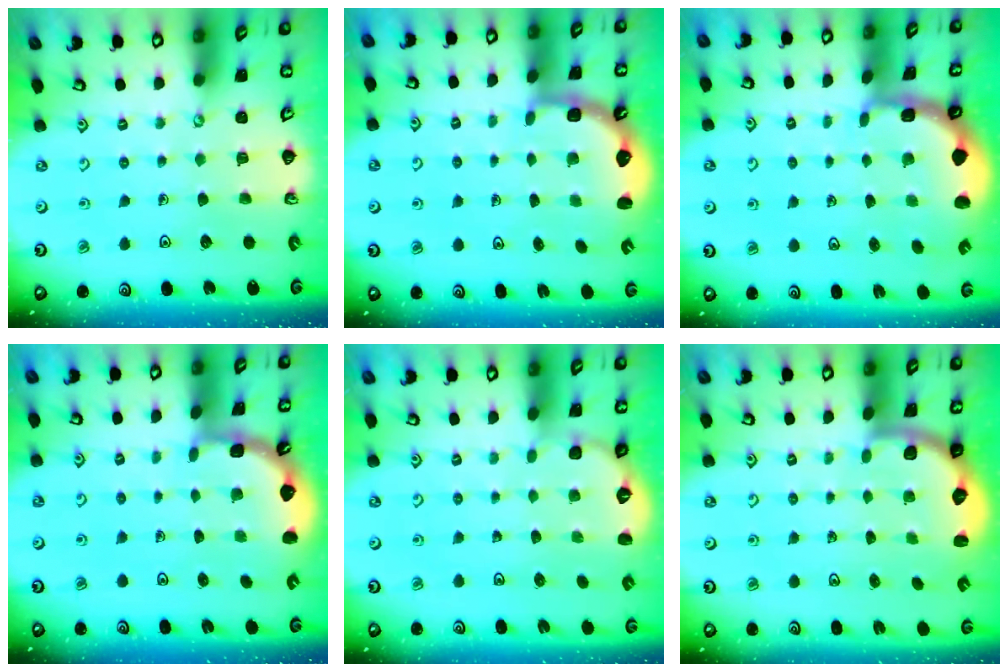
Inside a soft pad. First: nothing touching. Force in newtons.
{"total": 2.5, "press": 2.1, "slide": 1.3}
{"total": 1.7, "press": 1.5, "slide": 0.7}
{"total": 2.0, "press": 2.0, "slide": 0.2}
{"total": 2.0, "press": 0.6, "slide": 1.9}
{"total": 2.6, "press": 2.3, "slide": 1.2}